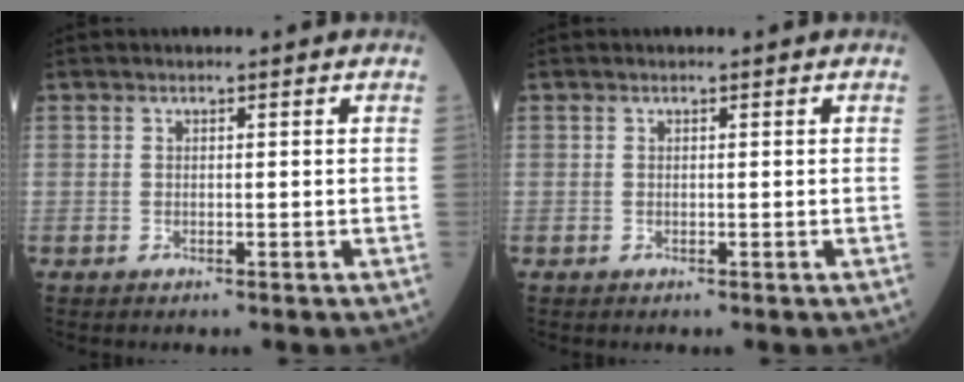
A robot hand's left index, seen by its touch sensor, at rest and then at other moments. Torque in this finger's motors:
{"motor_torque": [-0.28, 0.27, 0.00, -0.01]}